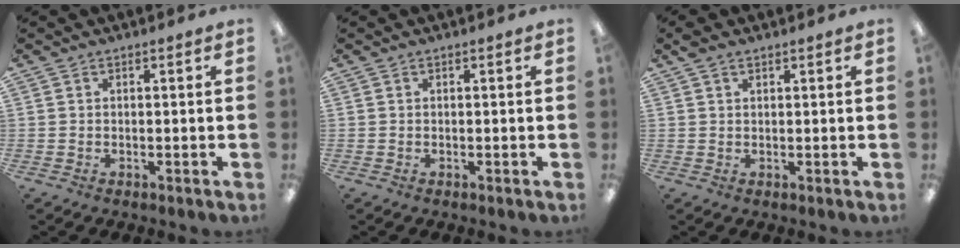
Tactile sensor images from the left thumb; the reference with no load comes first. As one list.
[{"total": 0.0}, {"total": 1.9, "force": [1.4, 0.8, 1.0], "torque": [-0.023, 0.000, 0.026]}]